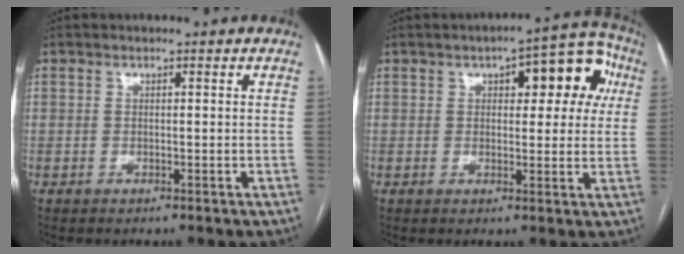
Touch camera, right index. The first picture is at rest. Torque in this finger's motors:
{"motor_torque": [0.29, 0.19, 0.11, 0.05]}